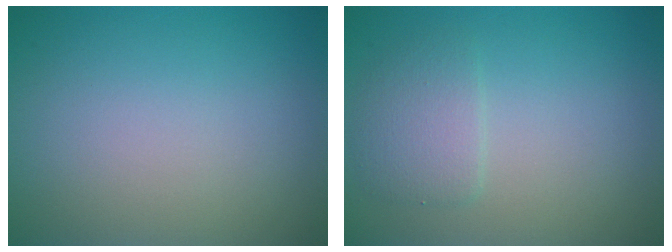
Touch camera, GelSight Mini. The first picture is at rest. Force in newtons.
{"total": 2.3, "press": 2.3, "slide": 0.3}